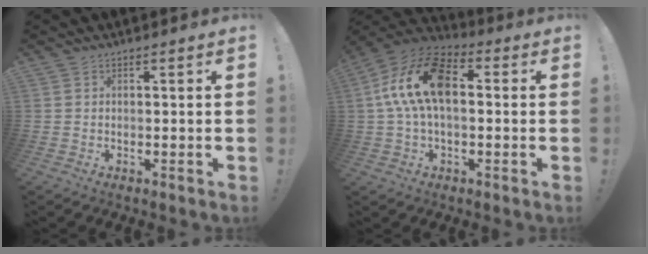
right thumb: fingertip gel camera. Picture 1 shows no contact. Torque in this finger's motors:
{"motor_torque": [1.98, 1.95, 0.51, 0.12, 0.36]}